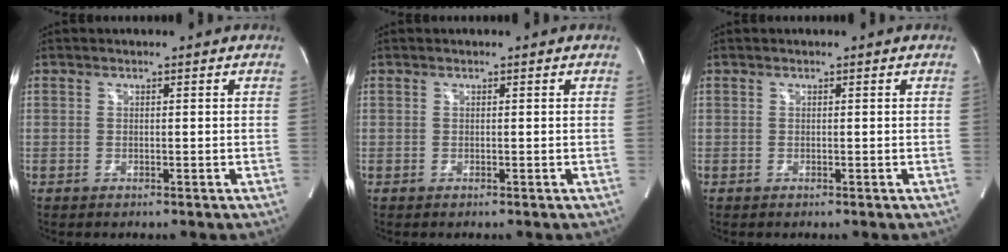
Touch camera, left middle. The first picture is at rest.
{"total": 0.0}
{"total": 0.0}